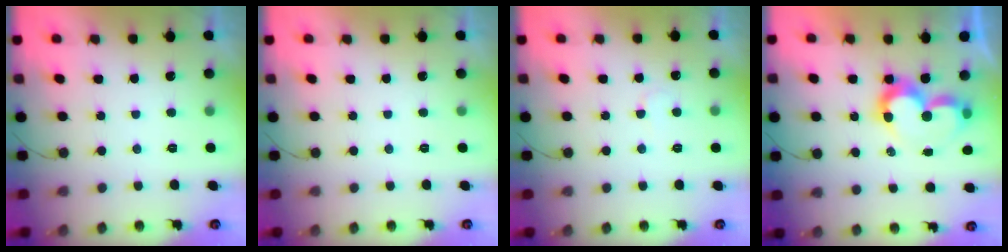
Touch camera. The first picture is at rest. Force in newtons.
{"total": 0.0}
{"total": 2.7, "press": 2.7, "slide": 0.2}
{"total": 9.2, "press": 9.2, "slide": 0.6}